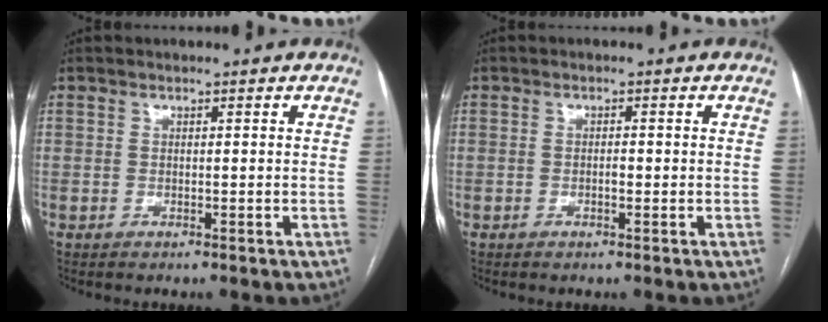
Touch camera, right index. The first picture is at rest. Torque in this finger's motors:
{"motor_torque": [-0.34, 0.25, -0.01, 0.01]}